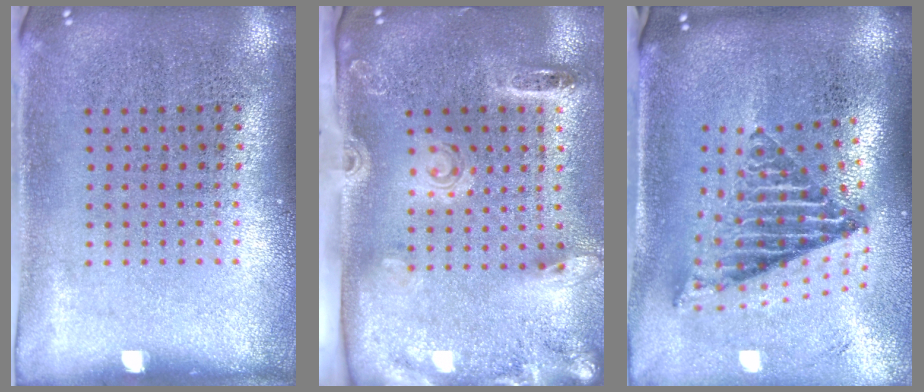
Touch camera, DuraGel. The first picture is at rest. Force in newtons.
{"total": 2.7, "press": 1.9, "slide": 2.0}
{"total": 2.7, "press": 1.8, "slide": 2.0}